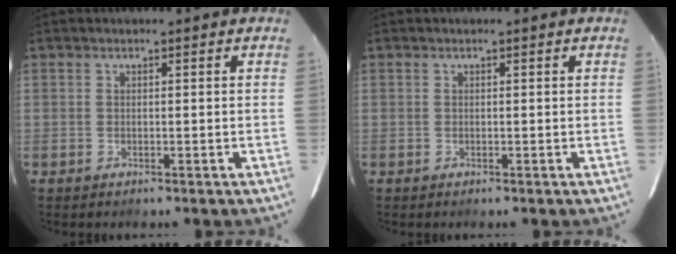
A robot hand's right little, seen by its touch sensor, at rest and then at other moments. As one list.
[{"total": 0.0}]